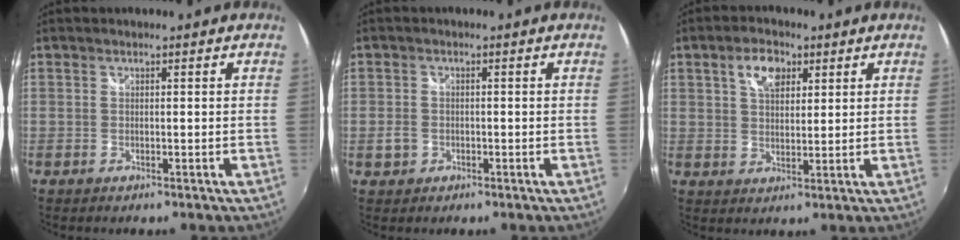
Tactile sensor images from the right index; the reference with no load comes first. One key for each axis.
{"total": 2.4, "fx": -0.7, "fy": 2.2, "fz": 0.7, "tx": -0.017, "ty": 0.005, "tz": -0.010}
{"total": 6.0, "fx": 2.9, "fy": 3.5, "fz": 4.0, "tx": -0.065, "ty": 0.015, "tz": 0.052}